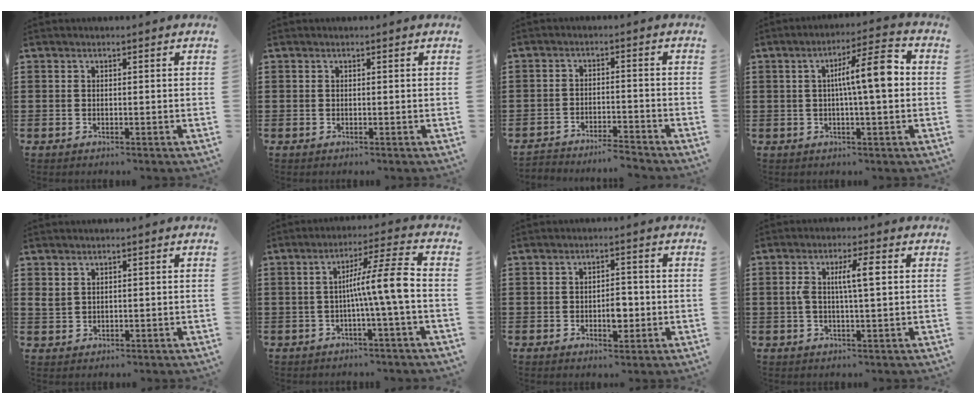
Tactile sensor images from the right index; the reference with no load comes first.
{"total": 0.0}
{"total": 4.0, "force": [-4.0, 0.0, -0.2], "torque": [-0.003, 0.000, -0.086]}
{"total": 8.4, "force": [0.6, 1.3, 8.3], "torque": [-0.129, -0.001, -0.003]}
{"total": 1.6, "force": [1.1, 1.0, 0.6], "torque": [-0.016, 0.003, 0.021]}
{"total": 8.7, "force": [-1.1, -0.3, 8.6], "torque": [-0.146, -0.003, -0.029]}
{"total": 3.8, "force": [-0.9, 1.9, 3.1], "torque": [-0.048, 0.000, -0.017]}
{"total": 5.2, "force": [0.8, 0.9, 5.0], "torque": [-0.104, 0.000, 0.007]}